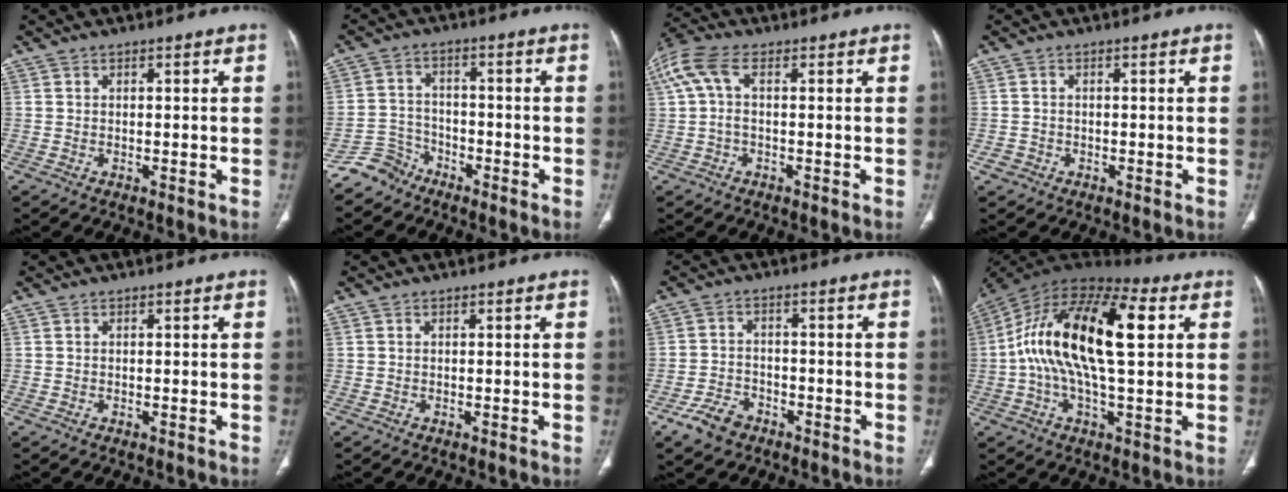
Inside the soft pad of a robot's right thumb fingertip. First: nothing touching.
{"total": 5.2, "force": [-4.2, 3.0, -0.6], "torque": [0.028, 0.035, -0.089]}
{"total": 7.6, "force": [1.6, 3.5, 6.5], "torque": [-0.171, 0.031, 0.028]}
{"total": 1.4, "force": [-0.6, 1.3, 0.2], "torque": [-0.003, 0.006, -0.012]}
{"total": 0.0}
{"total": 0.0}
{"total": 5.6, "force": [-3.6, 3.6, 2.3], "torque": [-0.042, 0.019, -0.062]}
{"total": 21.7, "force": [3.5, 8.9, 19.4], "torque": [-0.359, 0.030, 0.045]}